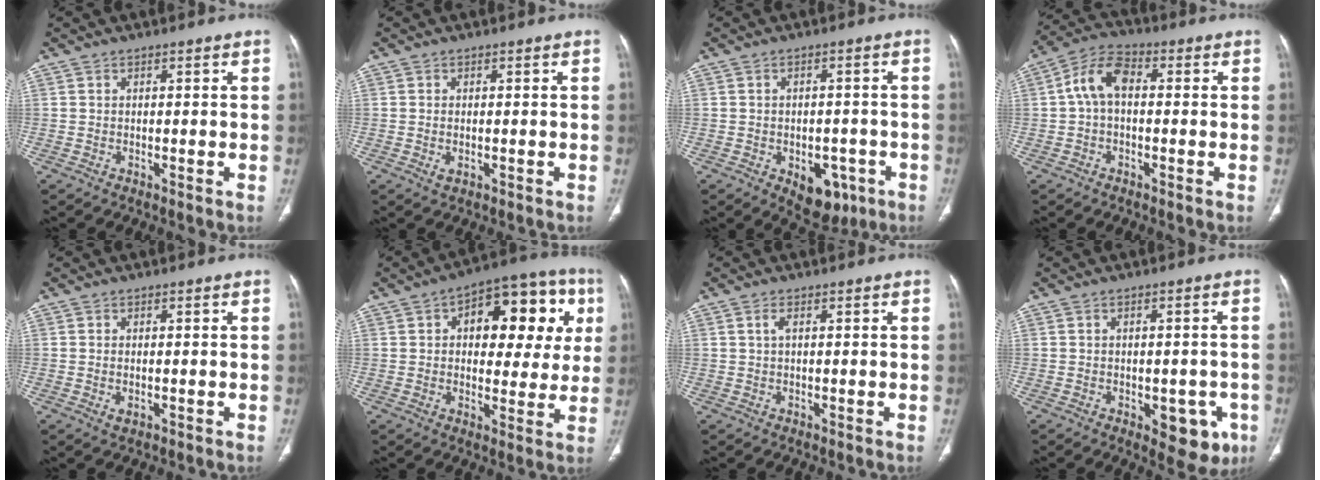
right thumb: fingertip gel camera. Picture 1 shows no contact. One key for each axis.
{"total": 1.5, "fx": -0.4, "fy": 0.8, "fz": 1.2, "tx": -0.028, "ty": -0.001, "tz": -0.003}
{"total": 8.4, "fx": -3.6, "fy": 5.3, "fz": 5.4, "tx": -0.041, "ty": 0.014, "tz": -0.034}
{"total": 7.7, "fx": 0.4, "fy": 4.6, "fz": 6.1, "tx": -0.110, "ty": 0.026, "tz": -0.004}
{"total": 1.6, "fx": -0.4, "fy": 0.8, "fz": 1.3, "tx": -0.027, "ty": -0.001, "tz": -0.003}
{"total": 19.0, "fx": 5.0, "fy": 10.2, "fz": 15.2, "tx": -0.144, "ty": 0.019, "tz": 0.060}
{"total": 1.2, "fx": 0.4, "fy": 0.5, "fz": 1.1, "tx": -0.029, "ty": 0.007, "tz": 0.008}
{"total": 8.7, "fx": -3.4, "fy": 4.7, "fz": 6.6, "tx": -0.044, "ty": 0.005, "tz": -0.033}